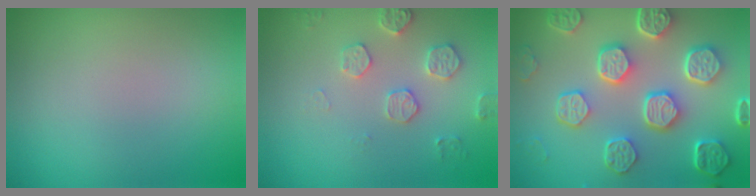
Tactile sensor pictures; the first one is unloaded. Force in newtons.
{"total": 2.7, "press": 2.7, "slide": 0.5}
{"total": 8.1, "press": 6.1, "slide": 5.4}